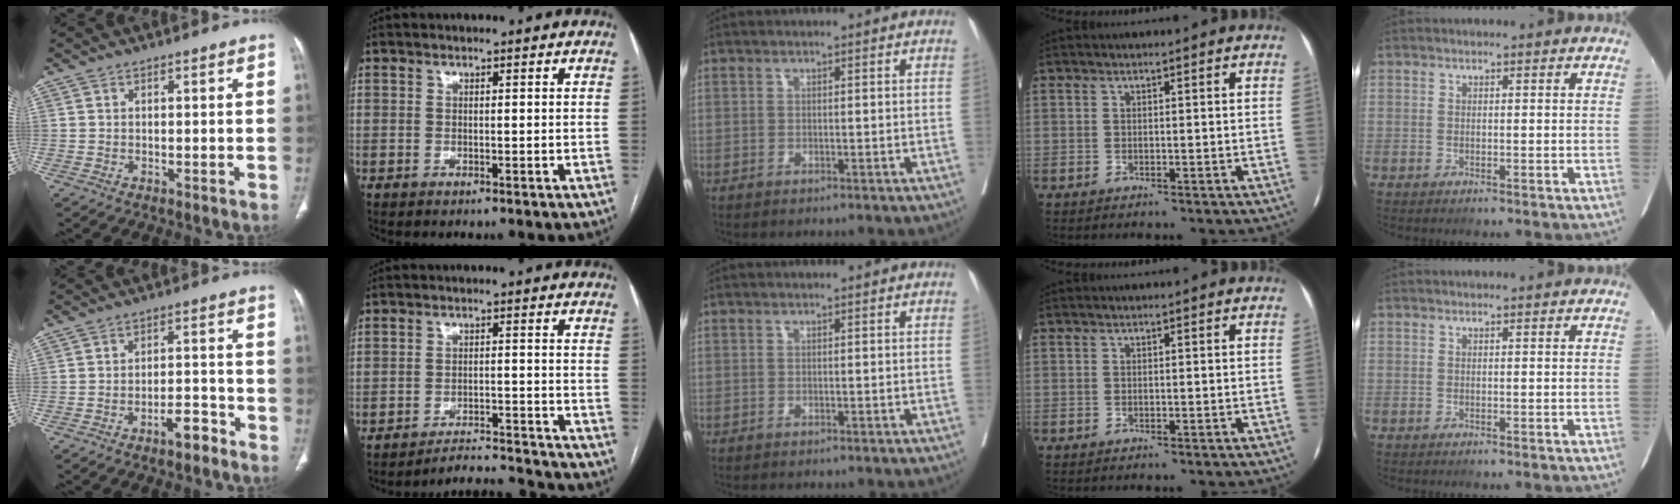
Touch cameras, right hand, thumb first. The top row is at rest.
{"thumb": {"total": 4.6, "force": [-3.2, 1.7, 2.8], "torque": [-0.037, 0.030, -0.048]}, "index": {"total": 7.0, "force": [-7.0, -0.8, -0.7], "torque": [0.008, 0.007, -0.111]}}